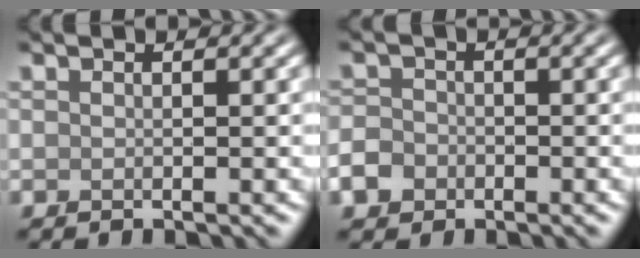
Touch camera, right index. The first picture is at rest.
{"total": 2.6, "force": [-1.2, 2.1, 0.9], "torque": [-0.018, -0.001, -0.028]}